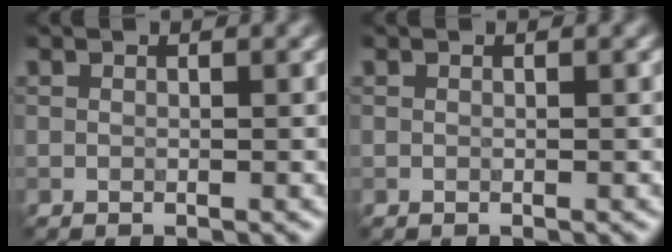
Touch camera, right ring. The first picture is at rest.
{"total": 0.0}